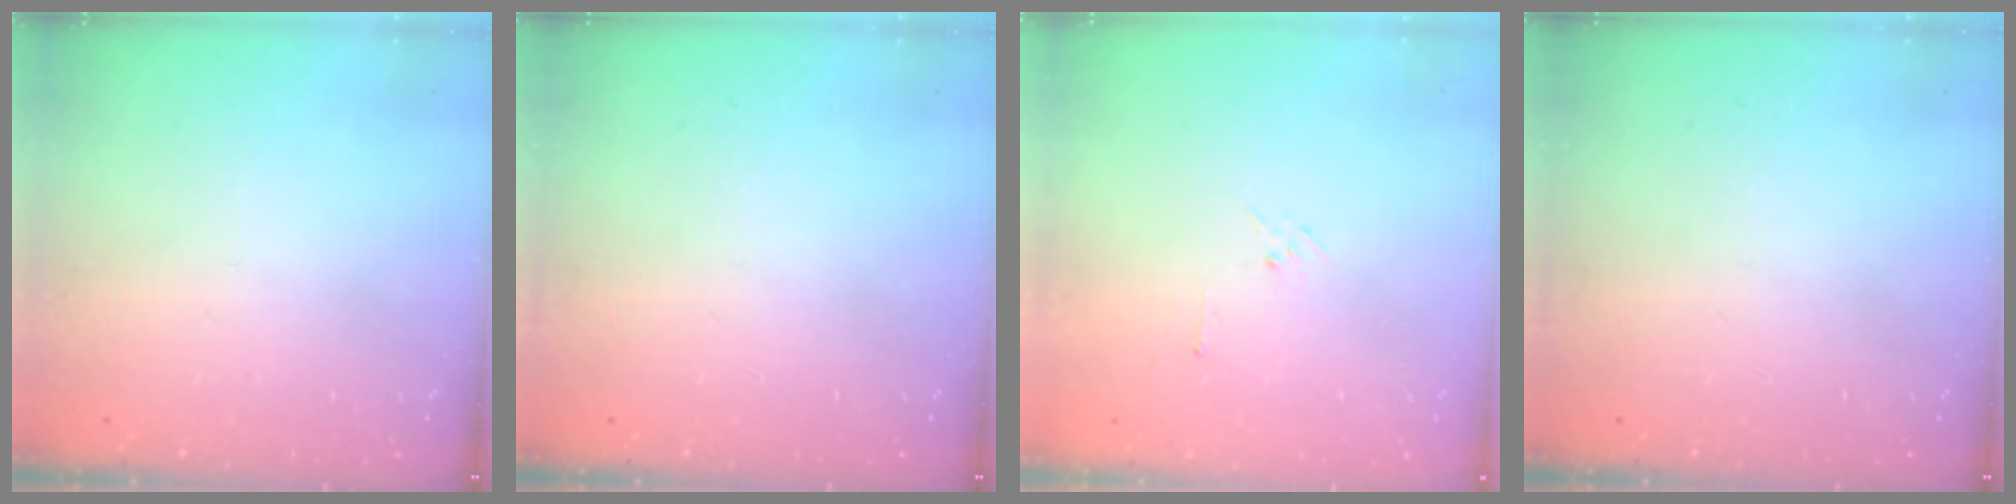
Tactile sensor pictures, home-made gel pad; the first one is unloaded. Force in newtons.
{"total": 0.0}
{"total": 3.5, "press": 3.4, "slide": 0.8}
{"total": 0.0}